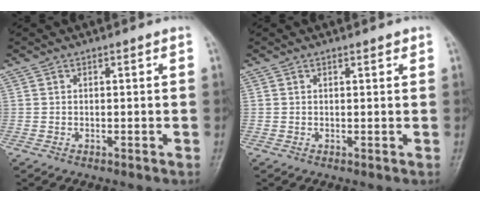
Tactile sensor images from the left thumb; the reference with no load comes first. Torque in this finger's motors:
{"motor_torque": [-0.07, 0.27, 0.00, 0.11, 0.03]}